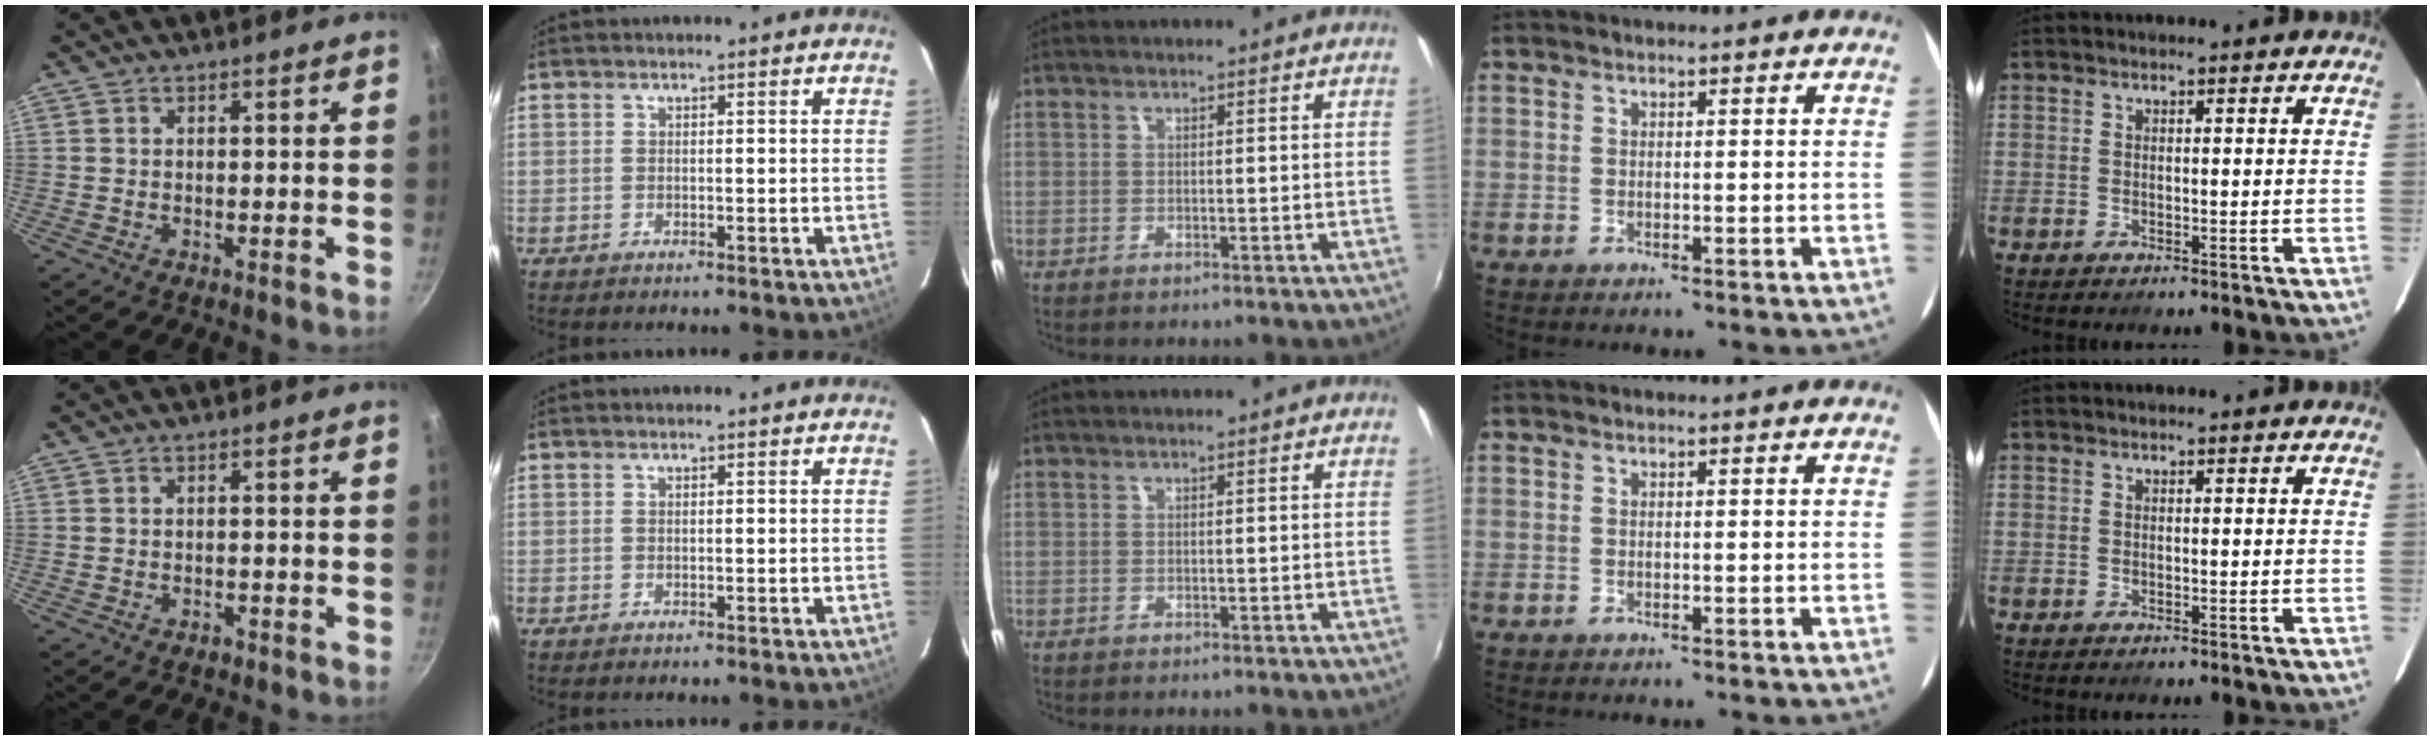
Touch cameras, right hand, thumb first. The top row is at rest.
{"thumb": {"total": 1.0, "force": [-0.8, 0.5, 0.4], "torque": [-0.007, 0.009, -0.009]}}